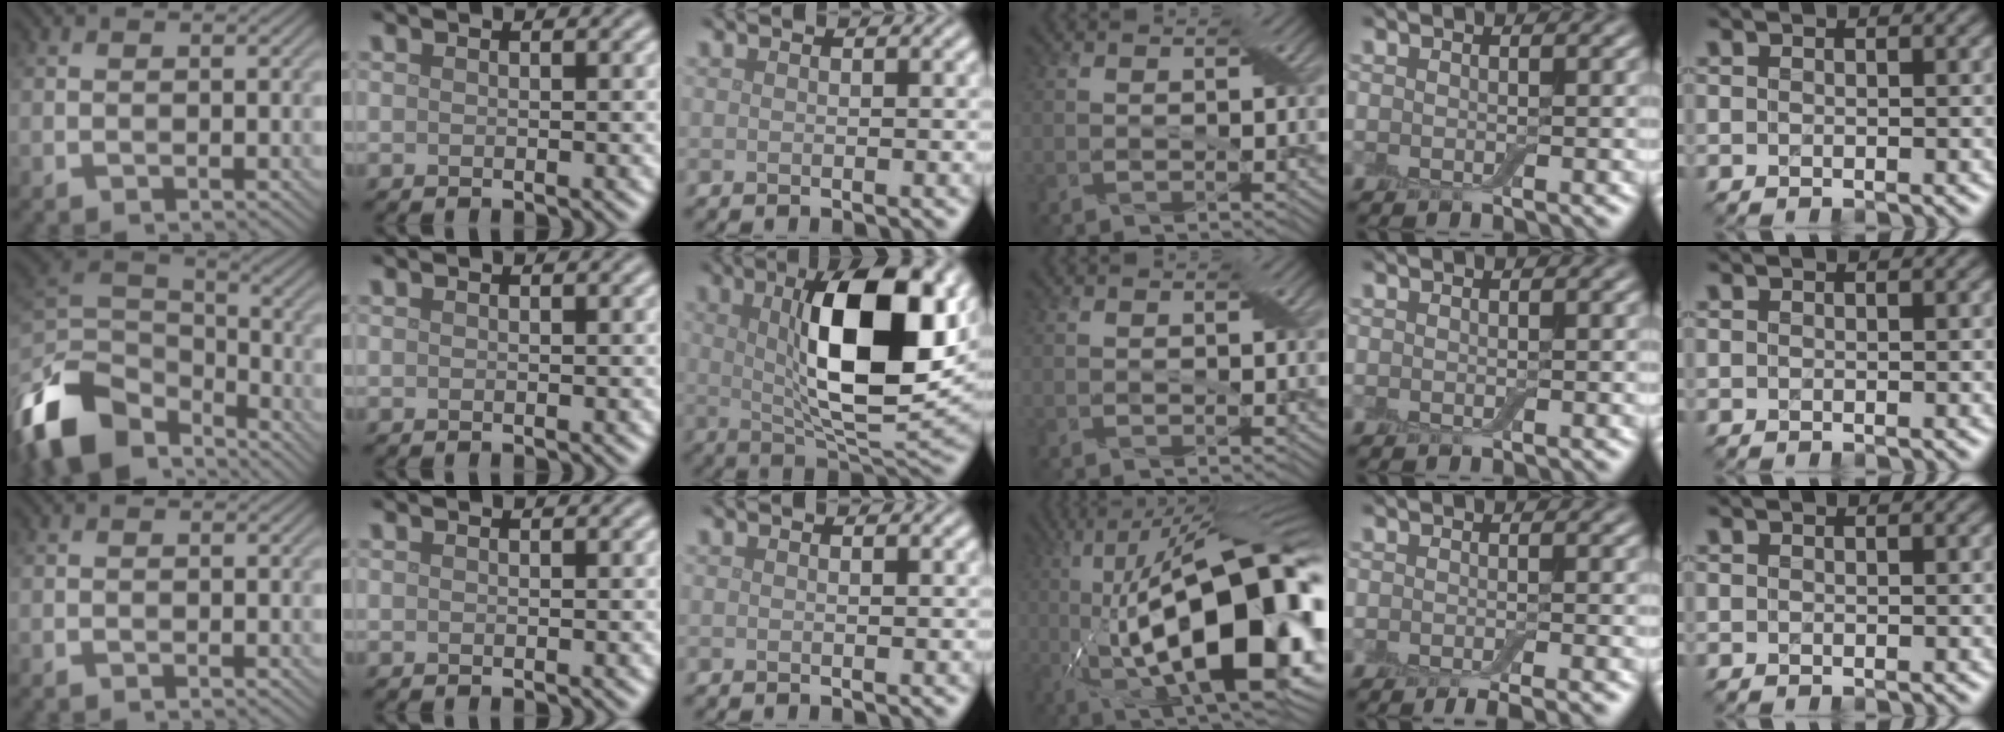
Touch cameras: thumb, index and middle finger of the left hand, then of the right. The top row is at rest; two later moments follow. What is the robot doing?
{"motion": "open", "object": "airpods case & airpods"}